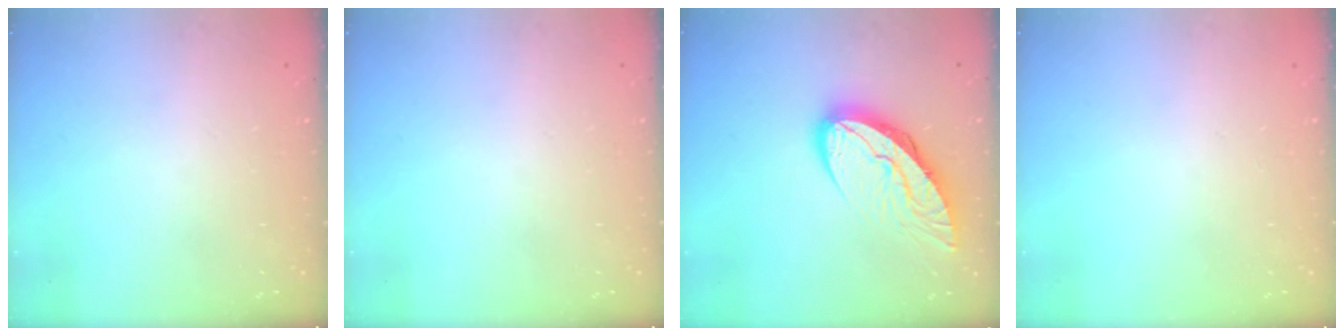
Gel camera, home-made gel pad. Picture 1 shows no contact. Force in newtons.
{"total": 0.0}
{"total": 12.0, "press": 11.9, "slide": 1.1}
{"total": 0.0}